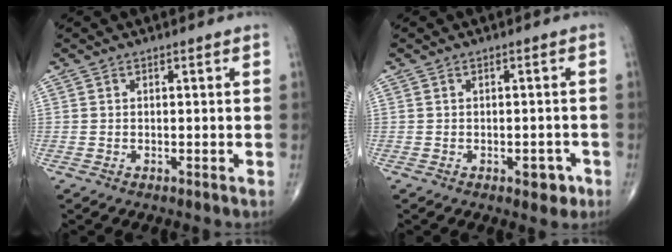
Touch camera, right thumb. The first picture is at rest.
{"total": 3.2, "force": [-1.6, 1.7, 2.1], "torque": [-0.007, 0.008, -0.018]}